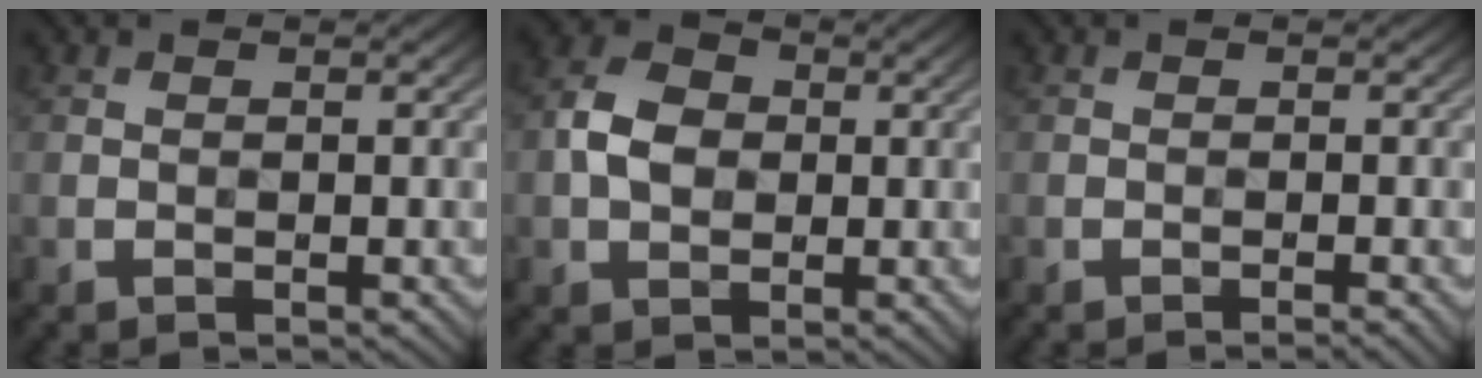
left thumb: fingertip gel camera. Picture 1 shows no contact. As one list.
[{"total": 4.9, "force": [0.0, 3.8, 3.1], "torque": [-0.070, 0.005, -0.006]}, {"total": 0.8, "force": [-0.5, 0.1, 0.6], "torque": [-0.008, 0.000, -0.014]}]